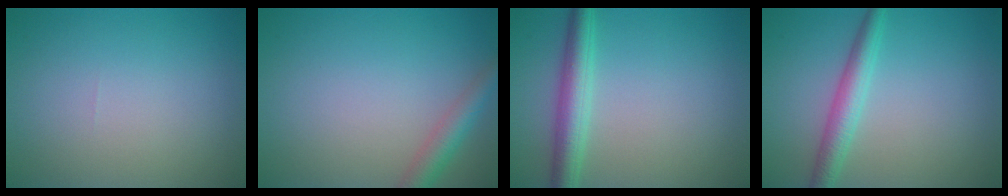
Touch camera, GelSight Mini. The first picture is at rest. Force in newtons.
{"total": 2.8, "press": 2.8, "slide": 0.1}
{"total": 3.8, "press": 3.8, "slide": 0.1}
{"total": 3.1, "press": 3.1, "slide": 0.1}